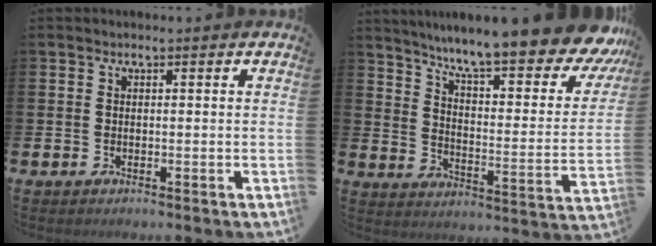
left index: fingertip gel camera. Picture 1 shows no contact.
{"total": 11.3, "force": [9.6, 1.2, 5.9], "torque": [-0.119, -0.076, 0.154]}